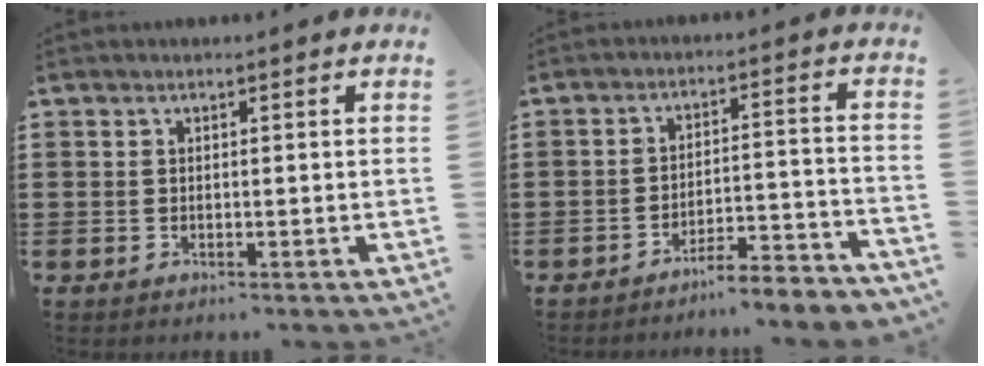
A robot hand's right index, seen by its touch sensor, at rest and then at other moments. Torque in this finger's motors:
{"motor_torque": [1.07, 1.07, 0.39, 0.08]}